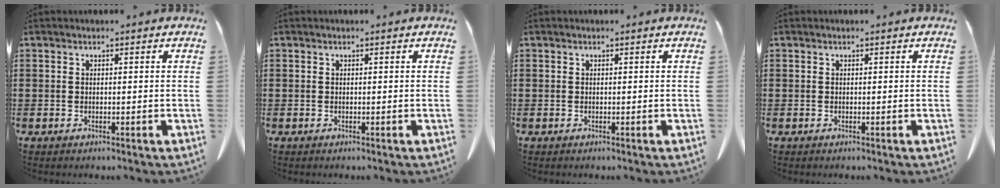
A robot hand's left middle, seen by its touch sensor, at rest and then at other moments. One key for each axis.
{"total": 0.0}
{"total": 0.0}
{"total": 0.0}